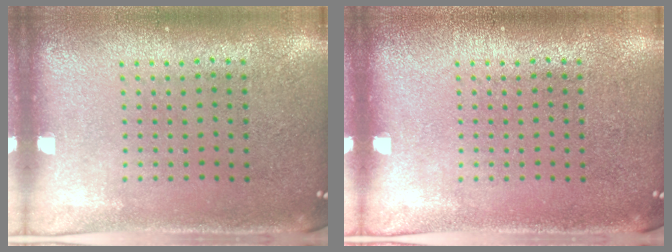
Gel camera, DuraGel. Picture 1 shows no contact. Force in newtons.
{"total": 0.0}